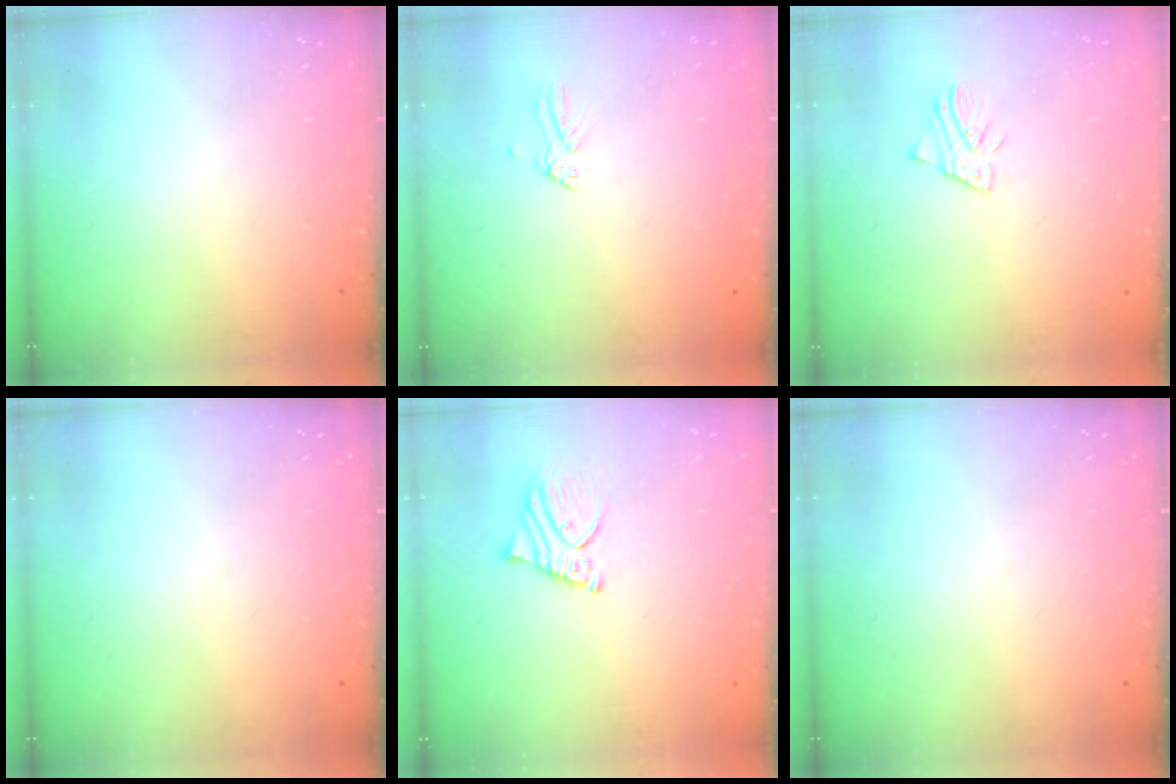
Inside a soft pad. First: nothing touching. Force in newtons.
{"total": 0.0}
{"total": 1.6, "press": 1.6, "slide": 0.2}
{"total": 0.0}
{"total": 3.7, "press": 3.7, "slide": 0.5}
{"total": 0.0}